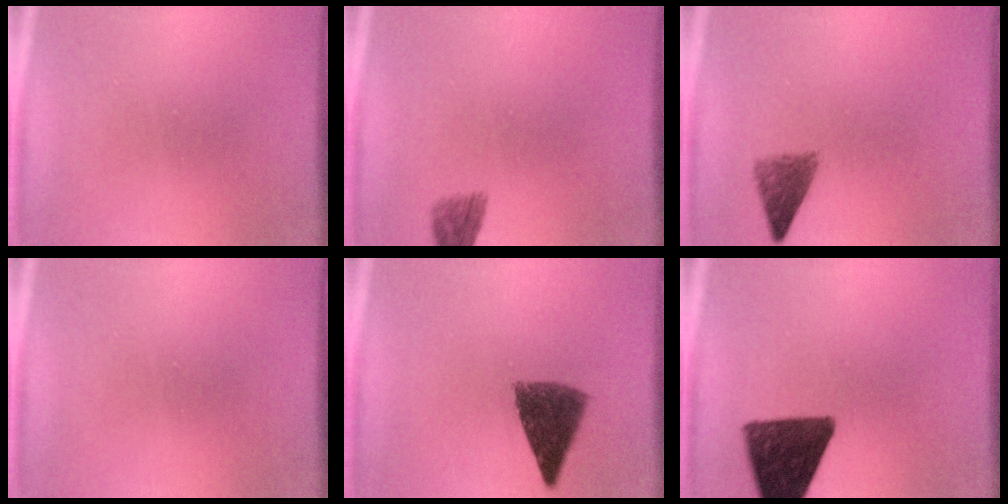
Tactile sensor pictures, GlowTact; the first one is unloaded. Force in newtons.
{"total": 1.8}
{"total": 3.3}
{"total": 0.0}
{"total": 6.4}
{"total": 13.1}